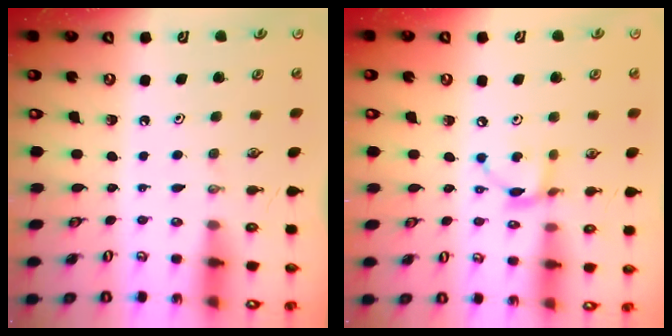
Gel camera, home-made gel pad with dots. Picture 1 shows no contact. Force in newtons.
{"total": 8.5, "press": 8.5, "slide": 0.4}